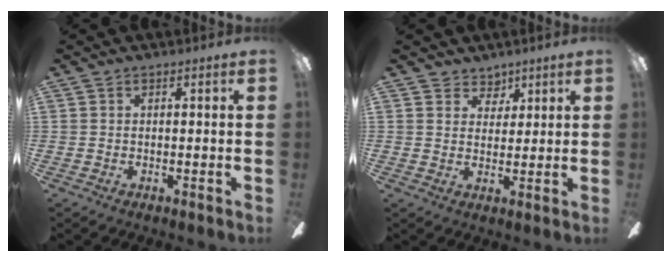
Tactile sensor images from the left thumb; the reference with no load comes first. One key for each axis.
{"total": 4.4, "fx": 3.2, "fy": 3.0, "fz": 0.1, "tx": -0.003, "ty": -0.013, "tz": 0.058}